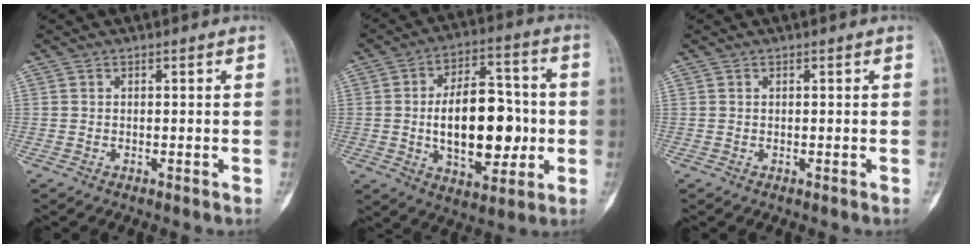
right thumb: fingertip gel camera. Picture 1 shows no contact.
{"total": 18.3, "force": [-1.3, 10.1, 15.2], "torque": [-0.205, 0.021, -0.013]}
{"total": 0.0}